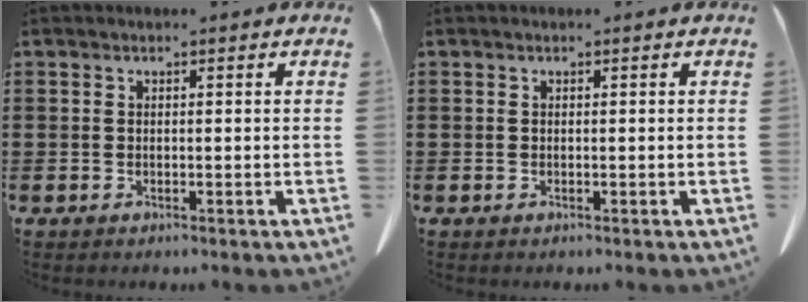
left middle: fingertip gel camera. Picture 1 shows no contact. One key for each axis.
{"total": 0.0}